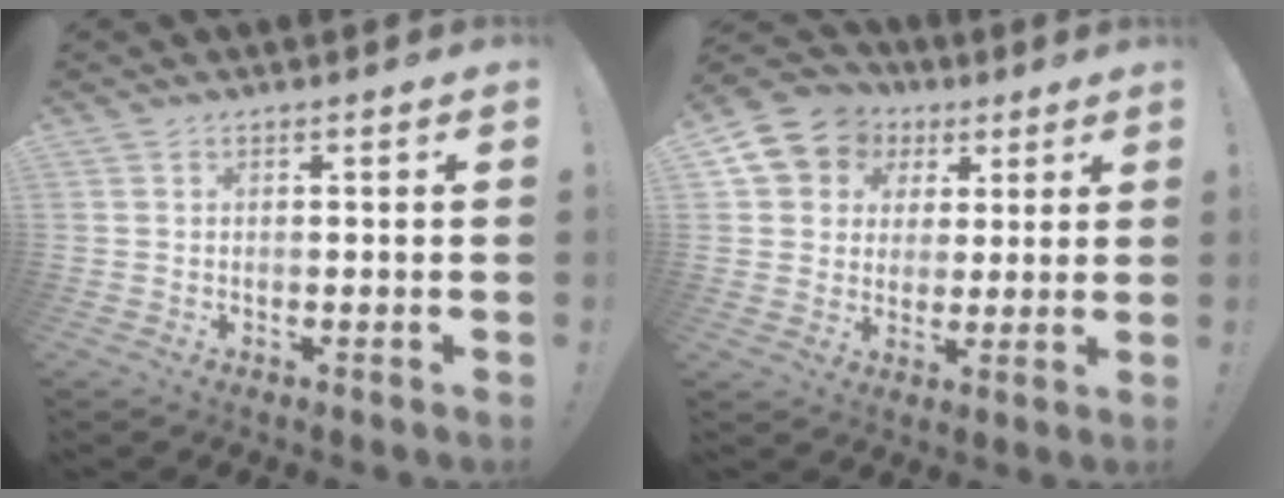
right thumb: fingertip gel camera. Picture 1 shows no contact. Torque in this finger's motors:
{"motor_torque": [0.04, 0.09, 0.07, 0.07, 0.03]}